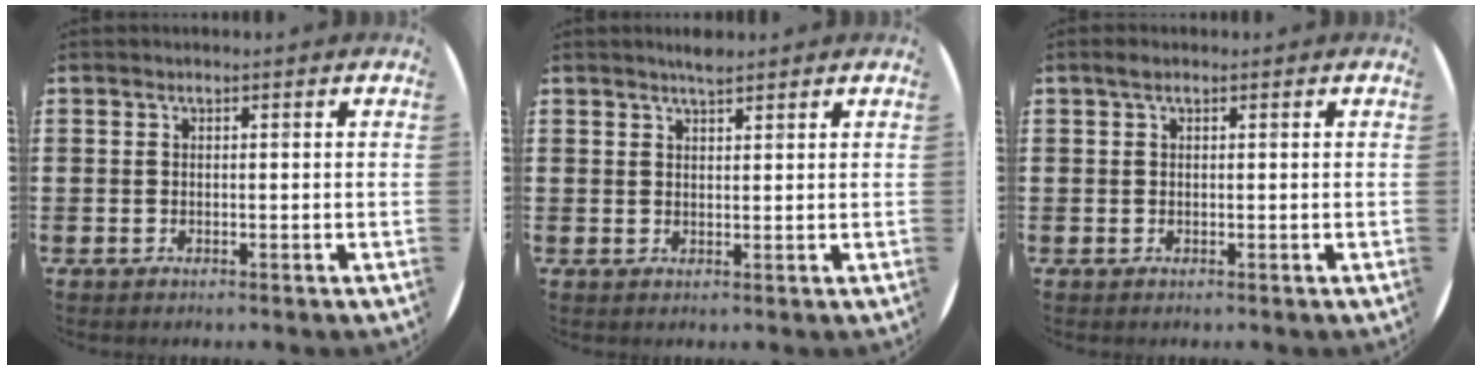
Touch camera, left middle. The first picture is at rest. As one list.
[{"total": 2.0, "force": [1.8, 0.1, 0.6], "torque": [-0.014, 0.001, 0.034]}, {"total": 1.0, "force": [0.6, 0.5, 0.7], "torque": [-0.006, 0.002, 0.008]}]